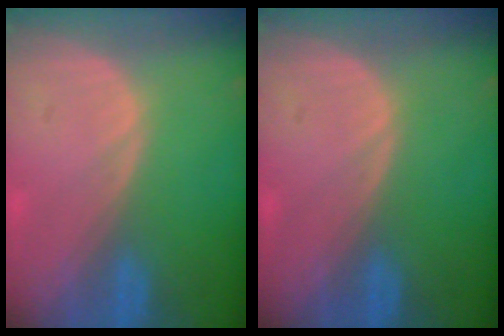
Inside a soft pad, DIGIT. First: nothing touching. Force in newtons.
{"total": 0.0}